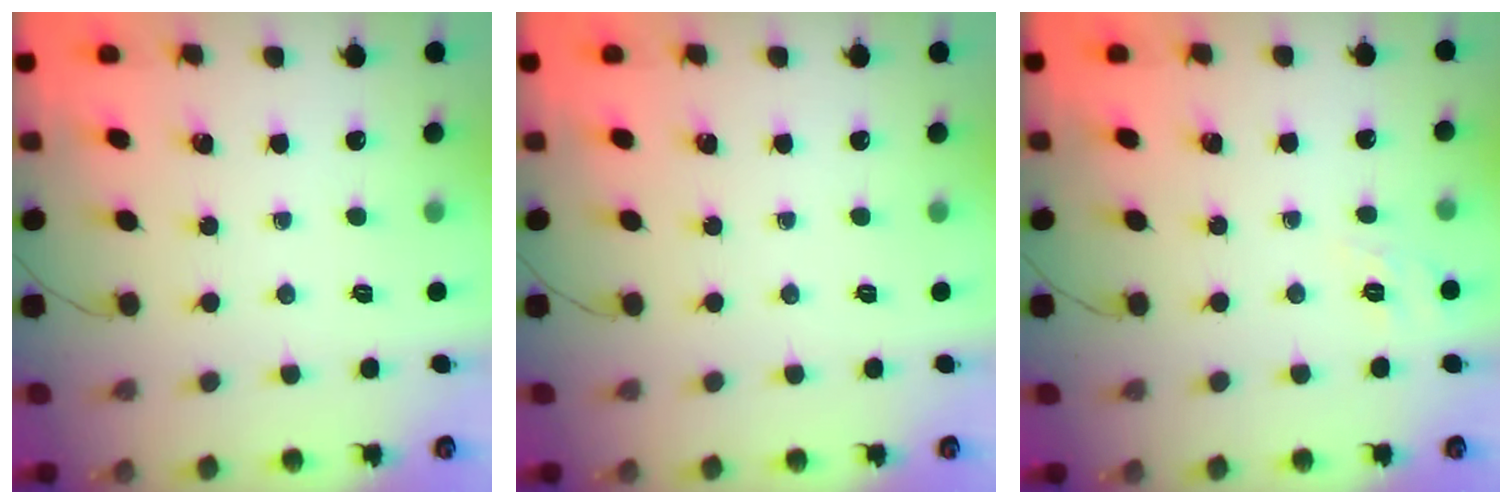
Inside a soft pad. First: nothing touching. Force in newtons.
{"total": 0.0}
{"total": 1.7, "press": 0.0, "slide": 1.7}